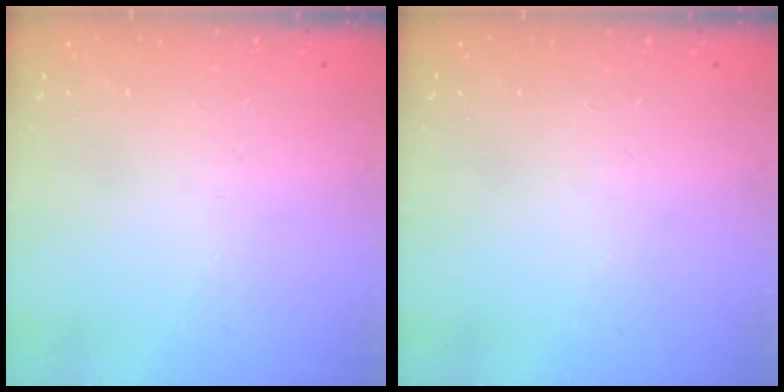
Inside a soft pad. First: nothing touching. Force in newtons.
{"total": 0.0}